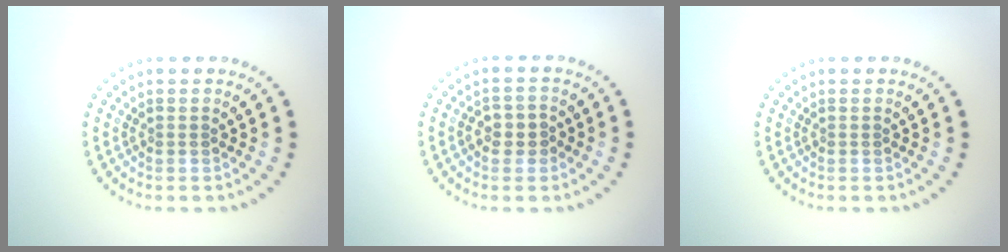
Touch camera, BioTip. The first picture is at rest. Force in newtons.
{"total": 2.0, "press": 1.9, "slide": 0.6}
{"total": 0.0}